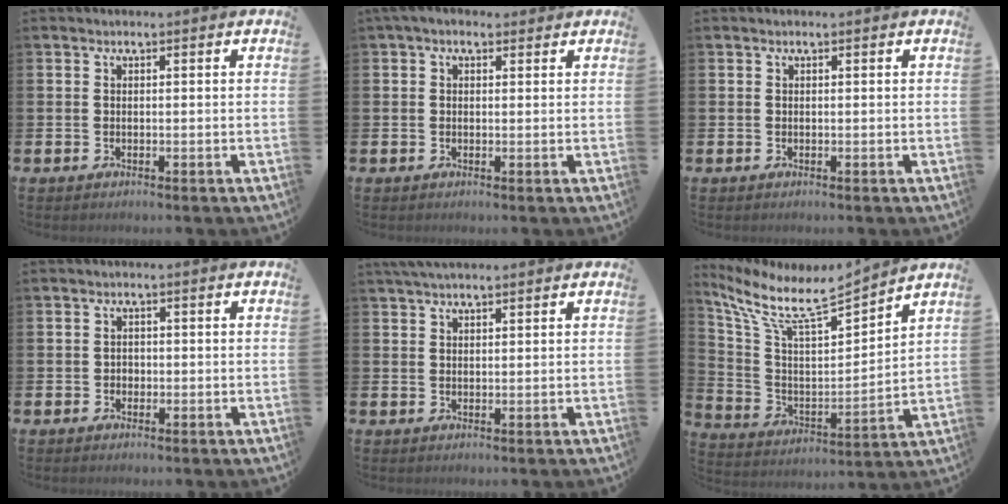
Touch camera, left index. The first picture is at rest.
{"total": 2.2, "force": [1.4, 1.3, 1.0], "torque": [-0.009, 0.003, 0.021]}
{"total": 0.0}
{"total": 1.1, "force": [-0.3, 1.0, 0.3], "torque": [-0.007, 0.005, -0.008]}
{"total": 2.4, "force": [2.2, 0.5, 1.1], "torque": [-0.023, 0.002, 0.039]}
{"total": 8.7, "force": [7.7, 1.1, 4.0], "torque": [-0.121, -0.060, 0.125]}